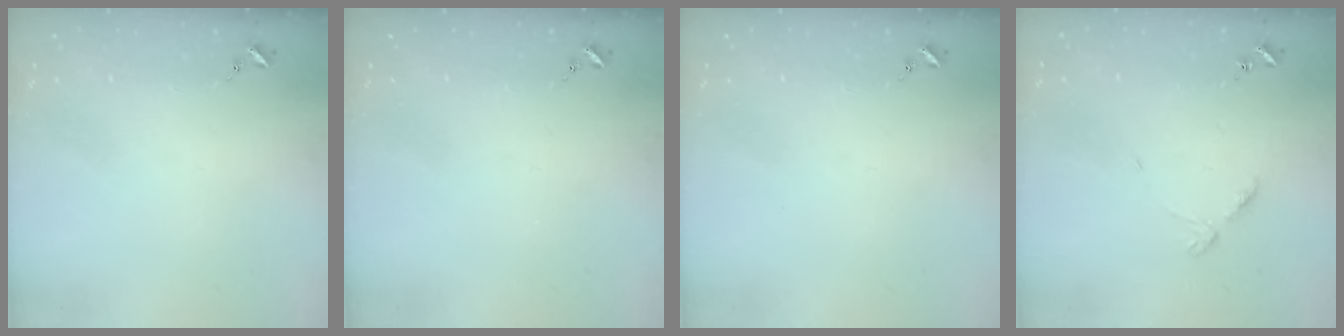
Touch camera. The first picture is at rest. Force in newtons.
{"total": 0.0}
{"total": 0.0}
{"total": 4.4, "press": 4.3, "slide": 0.5}